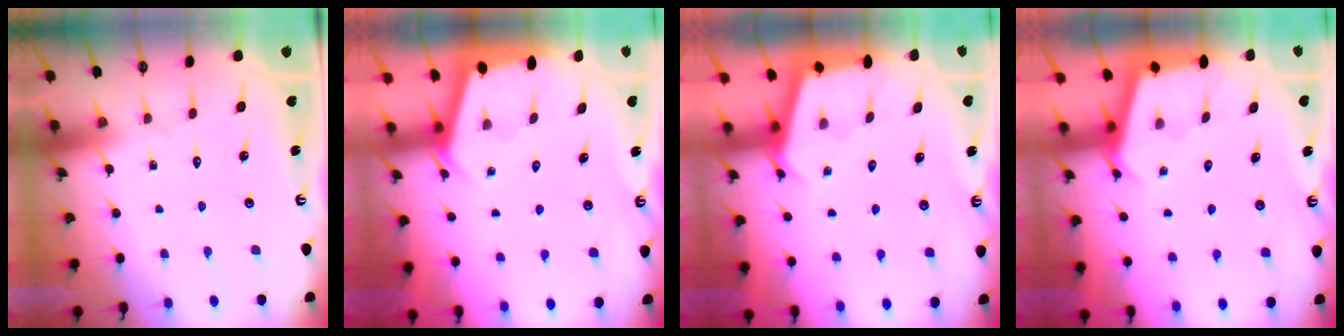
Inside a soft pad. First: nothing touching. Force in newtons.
{"total": 2.3, "press": 2.3, "slide": 0.2}
{"total": 2.6, "press": 2.5, "slide": 0.4}
{"total": 2.6, "press": 2.5, "slide": 0.4}